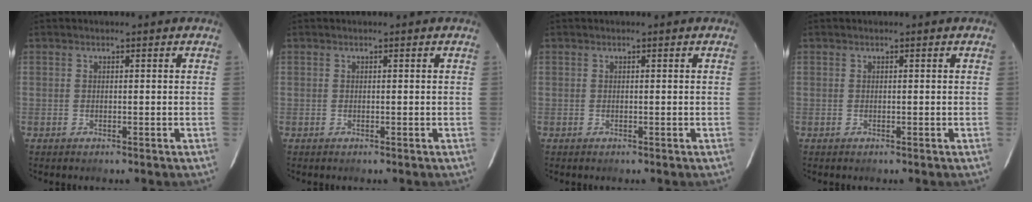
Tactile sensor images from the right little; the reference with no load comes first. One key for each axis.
{"total": 0.0}
{"total": 0.0}
{"total": 0.0}